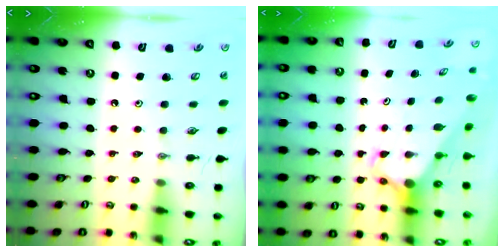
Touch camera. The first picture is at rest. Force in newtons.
{"total": 3.6, "press": 3.6, "slide": 0.2}